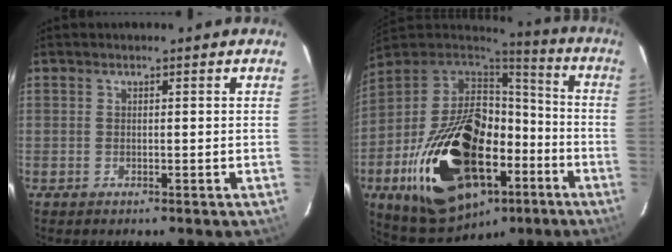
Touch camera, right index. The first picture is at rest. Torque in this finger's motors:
{"motor_torque": [2.14, 0.00, 0.89, 0.21]}